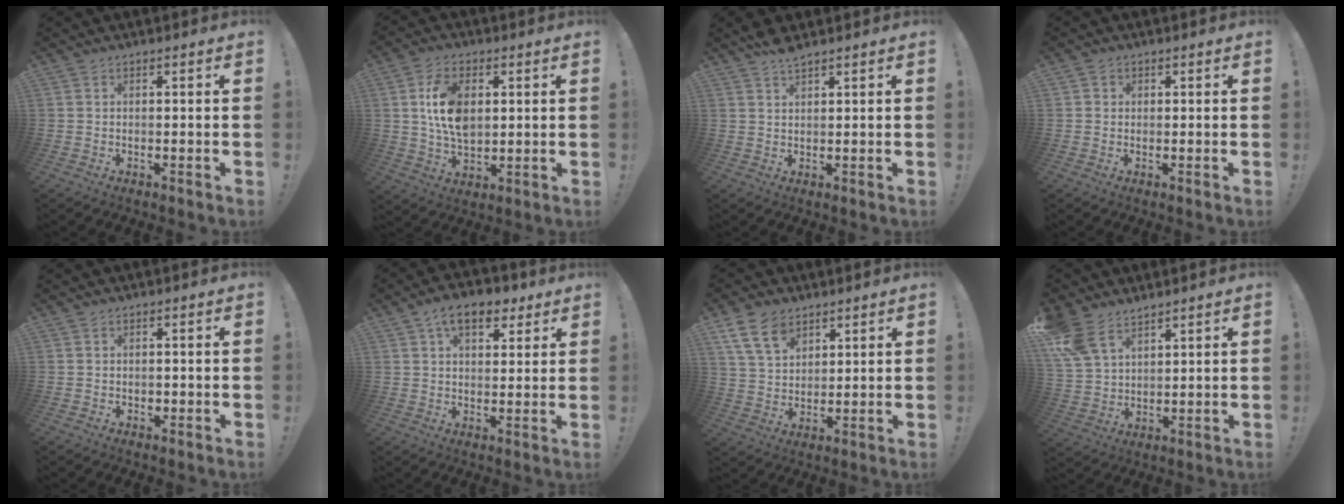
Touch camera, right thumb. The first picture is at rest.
{"total": 12.7, "force": [3.0, 8.2, 9.3], "torque": [-0.167, 0.003, 0.054]}
{"total": 3.4, "force": [2.9, 0.7, 1.6], "torque": [-0.032, -0.016, 0.053]}
{"total": 1.4, "force": [0.6, 1.3, 0.1], "torque": [0.004, -0.001, 0.009]}
{"total": 0.7, "force": [-0.1, 0.7, 0.0], "torque": [-0.003, 0.003, 0.000]}
{"total": 10.6, "force": [5.6, 6.2, 6.6], "torque": [-0.090, -0.011, 0.101]}
{"total": 11.6, "force": [7.0, 7.4, 5.7], "torque": [-0.100, -0.027, 0.138]}
{"total": 10.3, "force": [7.6, 5.5, 4.4], "torque": [-0.085, -0.039, 0.152]}